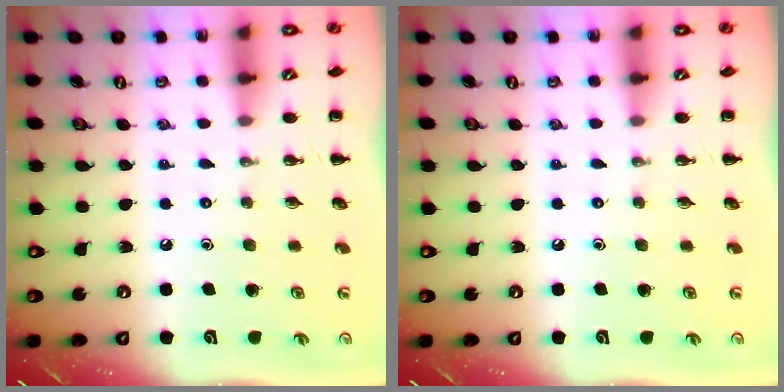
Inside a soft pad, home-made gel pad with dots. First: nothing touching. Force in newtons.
{"total": 0.0}